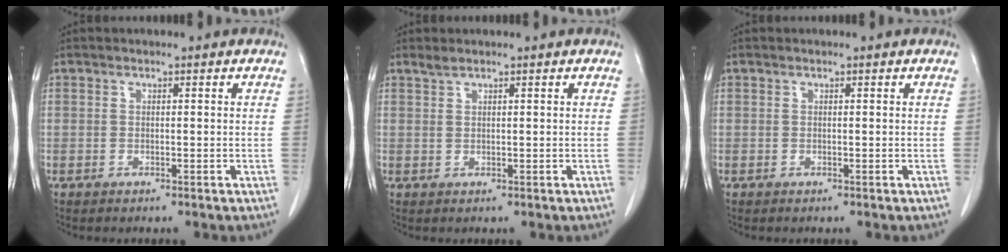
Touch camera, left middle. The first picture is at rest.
{"total": 1.0, "force": [0.9, 0.0, 0.4], "torque": [-0.012, 0.003, 0.023]}
{"total": 0.0}